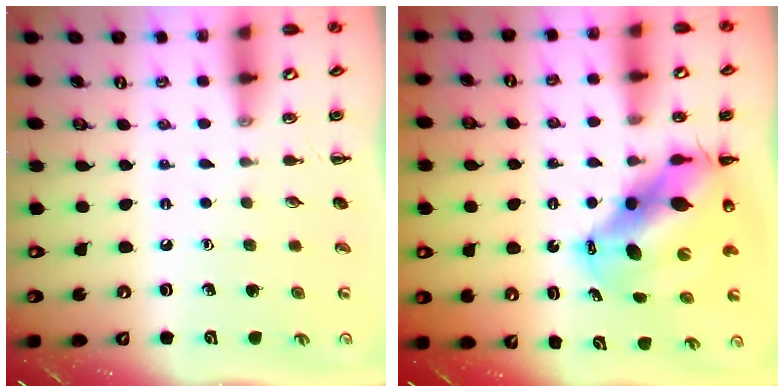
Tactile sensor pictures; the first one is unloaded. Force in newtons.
{"total": 14.1, "press": 13.6, "slide": 3.5}